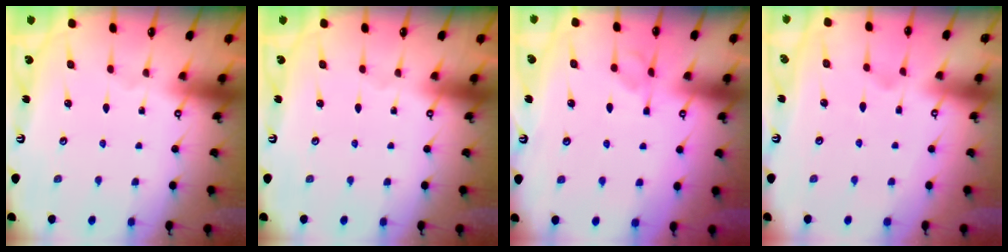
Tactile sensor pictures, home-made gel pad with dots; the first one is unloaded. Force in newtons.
{"total": 0.0}
{"total": 2.1, "press": 2.0, "slide": 0.8}
{"total": 1.2, "press": 0.4, "slide": 1.1}